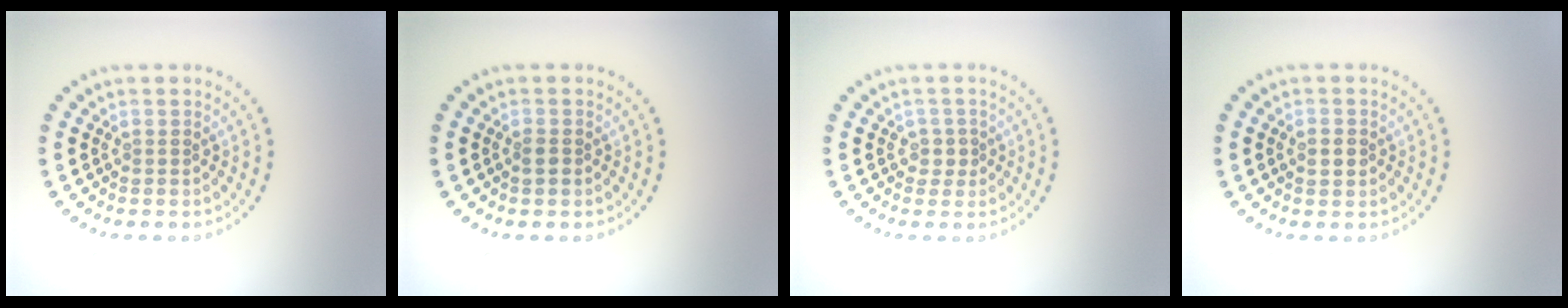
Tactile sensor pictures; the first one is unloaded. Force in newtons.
{"total": 0.9, "press": 0.9, "slide": 0.4}
{"total": 1.2, "press": 0.9, "slide": 0.7}
{"total": 1.9, "press": 1.9, "slide": 0.1}